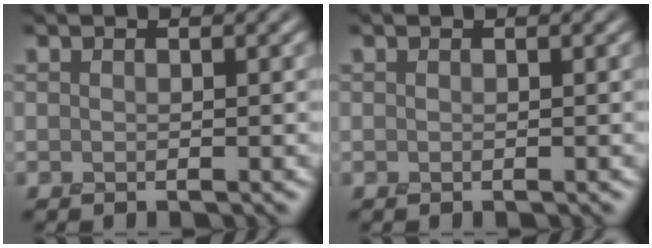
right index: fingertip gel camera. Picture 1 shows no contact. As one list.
[{"total": 0.0}]